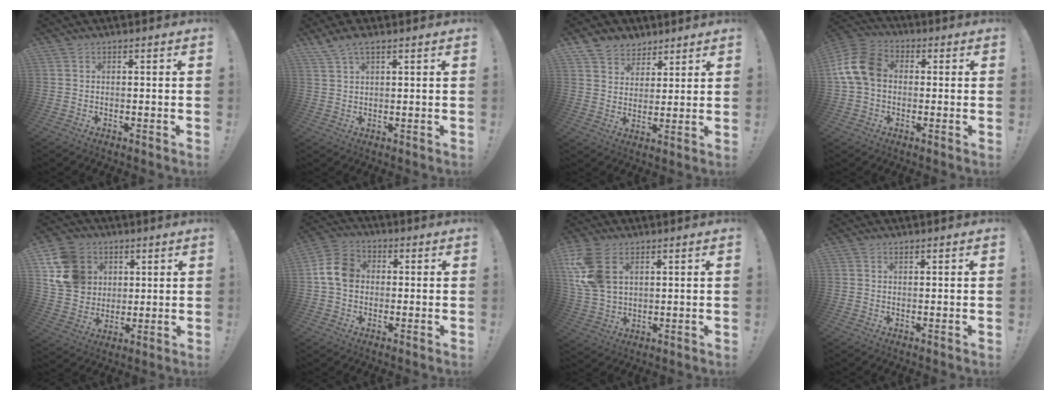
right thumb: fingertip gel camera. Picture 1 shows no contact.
{"total": 4.3, "force": [3.2, 1.0, 2.7], "torque": [-0.061, -0.008, 0.062]}
{"total": 7.2, "force": [5.1, 5.1, 0.5], "torque": [-0.017, -0.038, 0.102]}
{"total": 13.4, "force": [1.3, 9.7, 9.2], "torque": [-0.170, 0.017, 0.030]}
{"total": 16.0, "force": [5.0, 13.6, 6.6], "torque": [-0.109, -0.014, 0.109]}
{"total": 10.1, "force": [0.6, 7.8, 6.4], "torque": [-0.107, 0.015, 0.015]}
{"total": 12.8, "force": [5.1, 8.4, 8.2], "torque": [-0.176, -0.010, 0.104]}
{"total": 0.6, "force": [0.5, 0.1, 0.2], "torque": [0.003, -0.003, 0.009]}